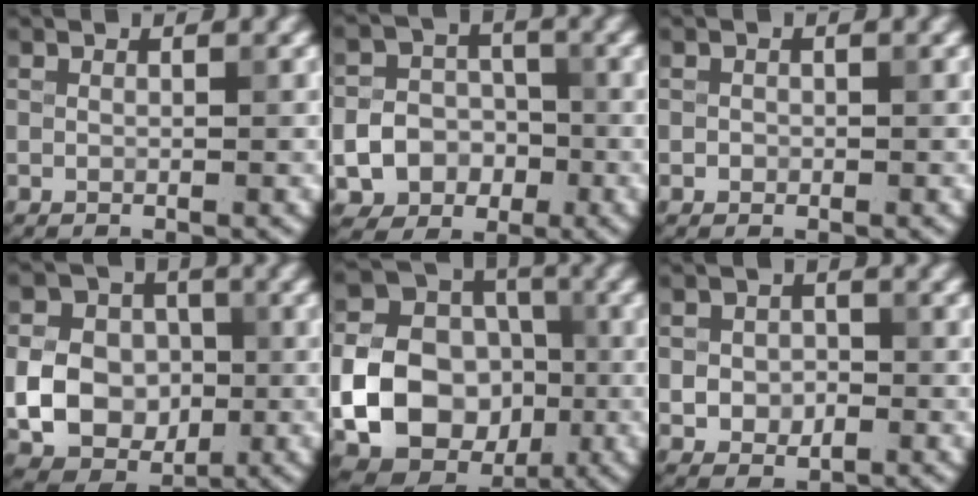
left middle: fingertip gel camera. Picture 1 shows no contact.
{"total": 8.5, "force": [-2.9, 7.7, 2.0], "torque": [-0.037, -0.009, -0.062]}
{"total": 0.5, "force": [-0.2, 0.4, 0.1], "torque": [0.001, 0.000, -0.004]}
{"total": 8.5, "force": [-1.0, 7.0, 4.7], "torque": [-0.081, -0.003, -0.033]}
{"total": 15.0, "force": [-3.0, 12.9, 7.0], "torque": [-0.155, -0.022, -0.064]}
{"total": 2.4, "force": [-0.4, 1.9, 1.4], "torque": [-0.022, 0.000, -0.012]}